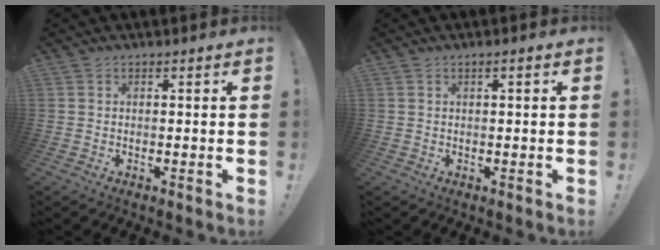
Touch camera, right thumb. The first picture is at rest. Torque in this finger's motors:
{"motor_torque": [0.03, -0.13, -0.02, 0.00, 0.03]}